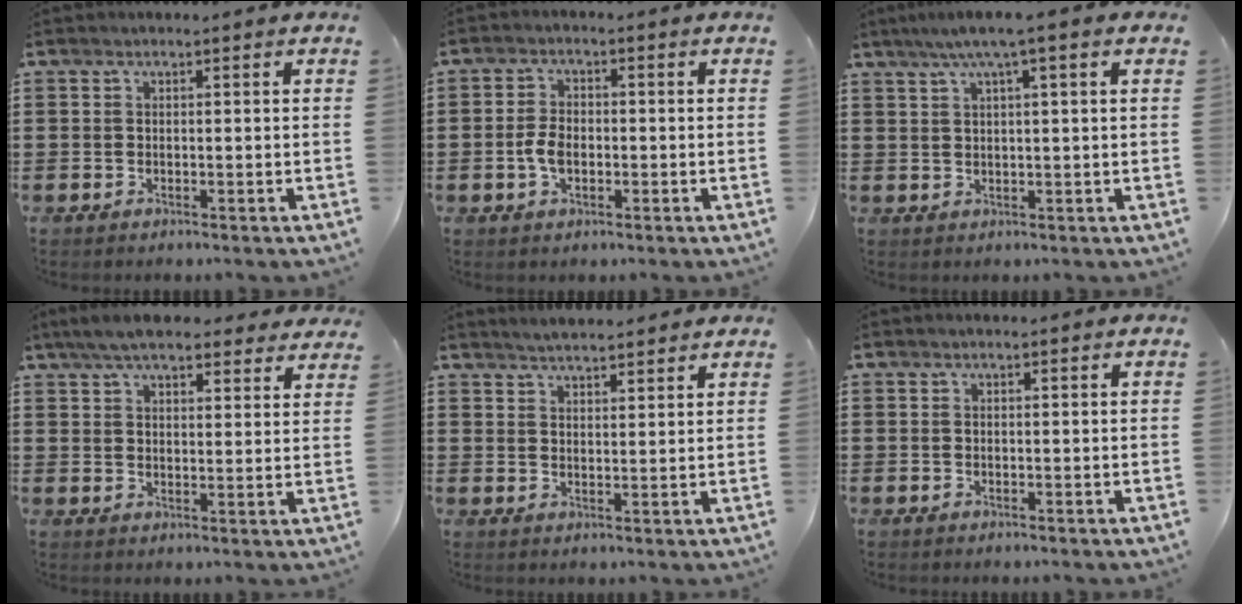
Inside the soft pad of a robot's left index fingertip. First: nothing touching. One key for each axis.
{"total": 3.9, "fx": -0.7, "fy": 2.2, "fz": 3.1, "tx": -0.079, "ty": -0.003, "tz": -0.019}
{"total": 4.2, "fx": 2.0, "fy": 0.0, "fz": 3.7, "tx": -0.074, "ty": 0.005, "tz": 0.032}
{"total": 6.7, "fx": 5.9, "fy": 1.3, "fz": 2.9, "tx": -0.075, "ty": -0.008, "tz": 0.109}
{"total": 3.2, "fx": 3.2, "fy": -0.1, "fz": 0.3, "tx": -0.014, "ty": -0.007, "tz": 0.059}
{"total": 0.5, "fx": 0.4, "fy": 0.1, "fz": 0.3, "tx": -0.006, "ty": 0.001, "tz": 0.008}